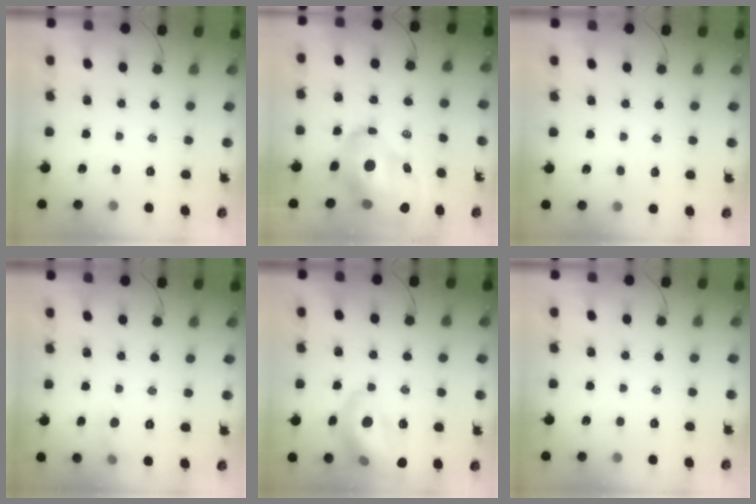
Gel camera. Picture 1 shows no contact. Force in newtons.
{"total": 18.4, "press": 17.6, "slide": 5.2}
{"total": 2.4, "press": 2.2, "slide": 0.8}
{"total": 3.8, "press": 3.6, "slide": 1.4}
{"total": 15.9, "press": 15.7, "slide": 2.2}
{"total": 0.0}